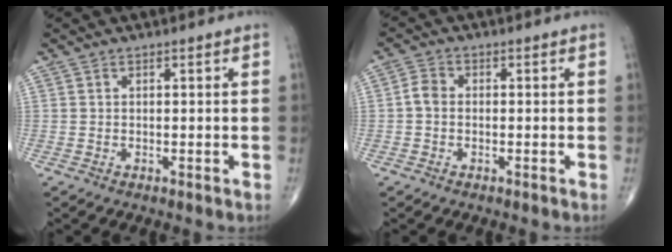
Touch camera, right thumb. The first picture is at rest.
{"total": 2.6, "force": [-0.4, 1.9, 1.6], "torque": [-0.027, 0.007, -0.016]}